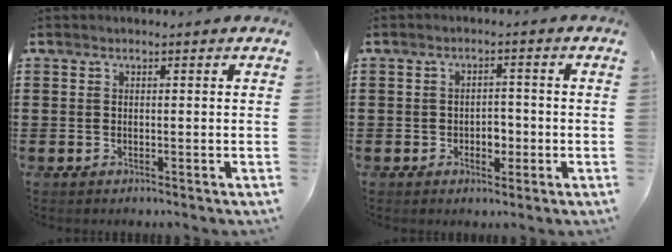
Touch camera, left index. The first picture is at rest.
{"total": 2.6, "force": [-0.9, 1.8, 1.6], "torque": [-0.034, 0.003, -0.021]}